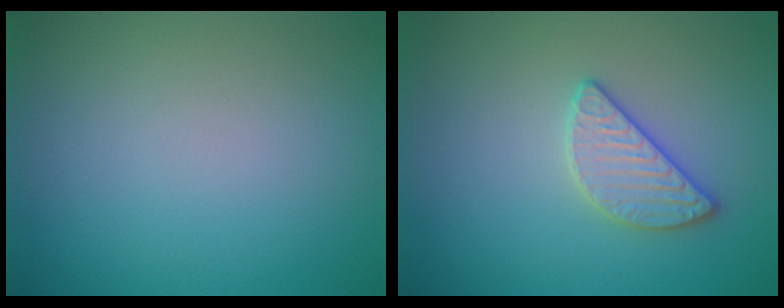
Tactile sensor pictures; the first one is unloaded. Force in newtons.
{"total": 2.6, "press": 2.6, "slide": 0.4}